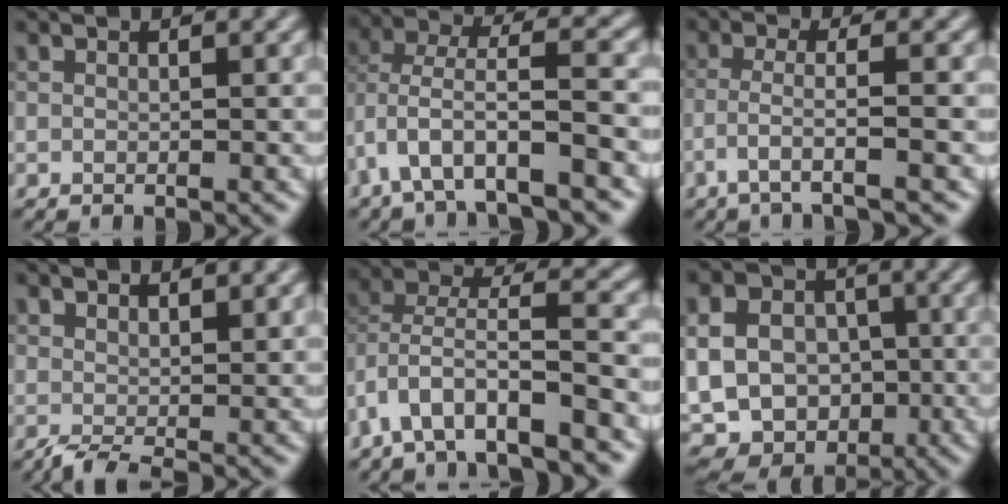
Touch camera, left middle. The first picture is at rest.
{"total": 6.9, "force": [-3.1, 2.4, 5.7], "torque": [-0.107, 0.012, -0.060]}
{"total": 3.4, "force": [-1.8, 0.4, 2.9], "torque": [-0.050, 0.005, -0.049]}
{"total": 1.8, "force": [0.5, 0.7, 1.6], "torque": [-0.025, 0.001, 0.008]}
{"total": 7.1, "force": [-4.4, 2.4, 5.0], "torque": [-0.084, 0.008, -0.083]}
{"total": 12.8, "force": [-0.2, 10.8, 6.8], "torque": [-0.133, 0.010, -0.012]}